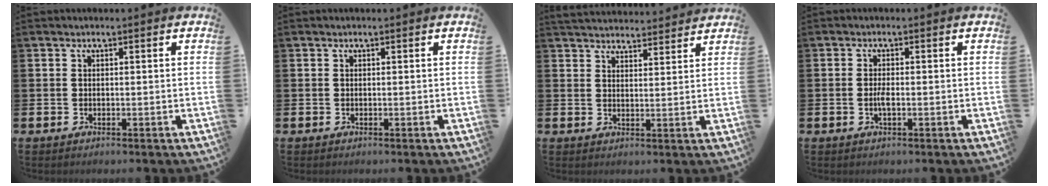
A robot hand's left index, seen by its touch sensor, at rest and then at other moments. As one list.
[{"total": 0.0}, {"total": 4.2, "force": [4.2, 0.7, 0.1], "torque": [-0.006, -0.026, 0.075]}, {"total": 1.5, "force": [-0.4, 0.4, 1.4], "torque": [-0.018, -0.002, -0.009]}]